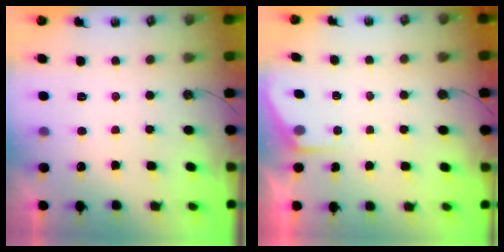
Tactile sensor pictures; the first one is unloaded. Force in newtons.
{"total": 2.6, "press": 2.5, "slide": 0.4}